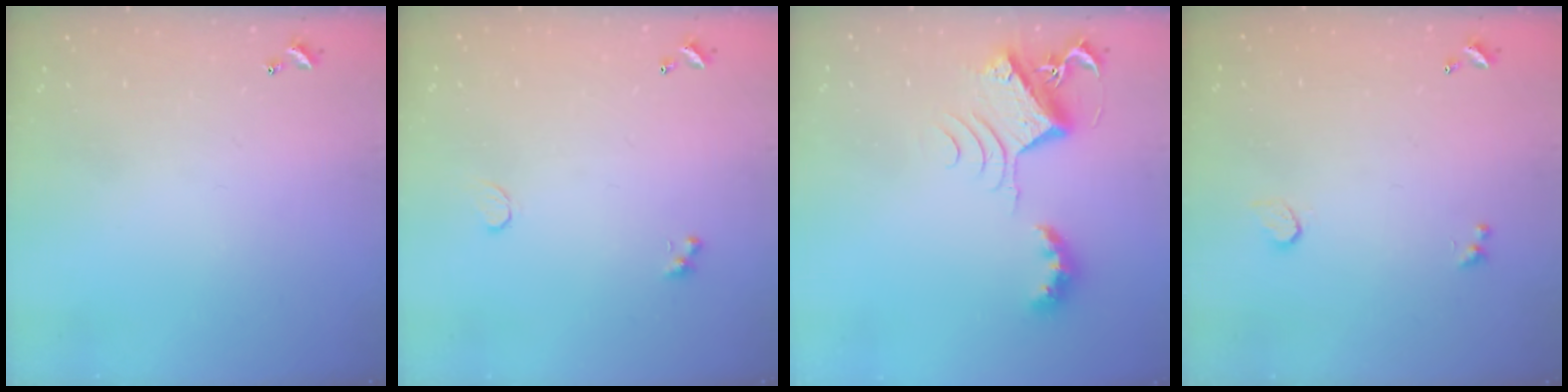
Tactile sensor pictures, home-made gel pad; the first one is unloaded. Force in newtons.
{"total": 0.8, "press": 0.7, "slide": 0.4}
{"total": 8.1, "press": 8.1, "slide": 0.1}
{"total": 1.0, "press": 0.7, "slide": 0.7}